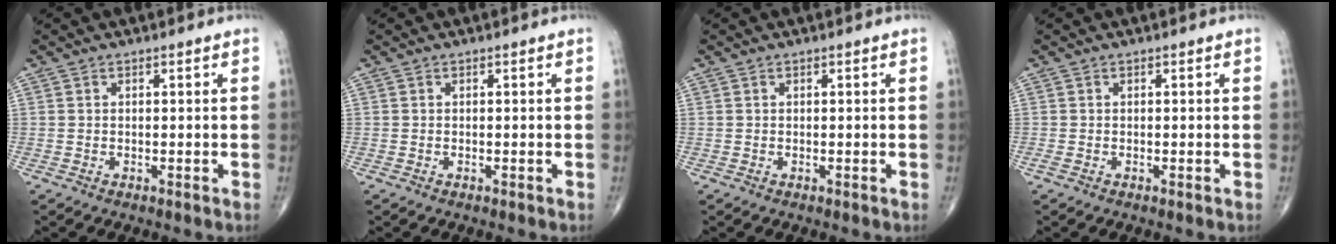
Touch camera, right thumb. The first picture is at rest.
{"total": 0.0}
{"total": 0.0}
{"total": 0.7, "force": [-0.3, 0.2, 0.6], "torque": [-0.017, -0.004, -0.008]}